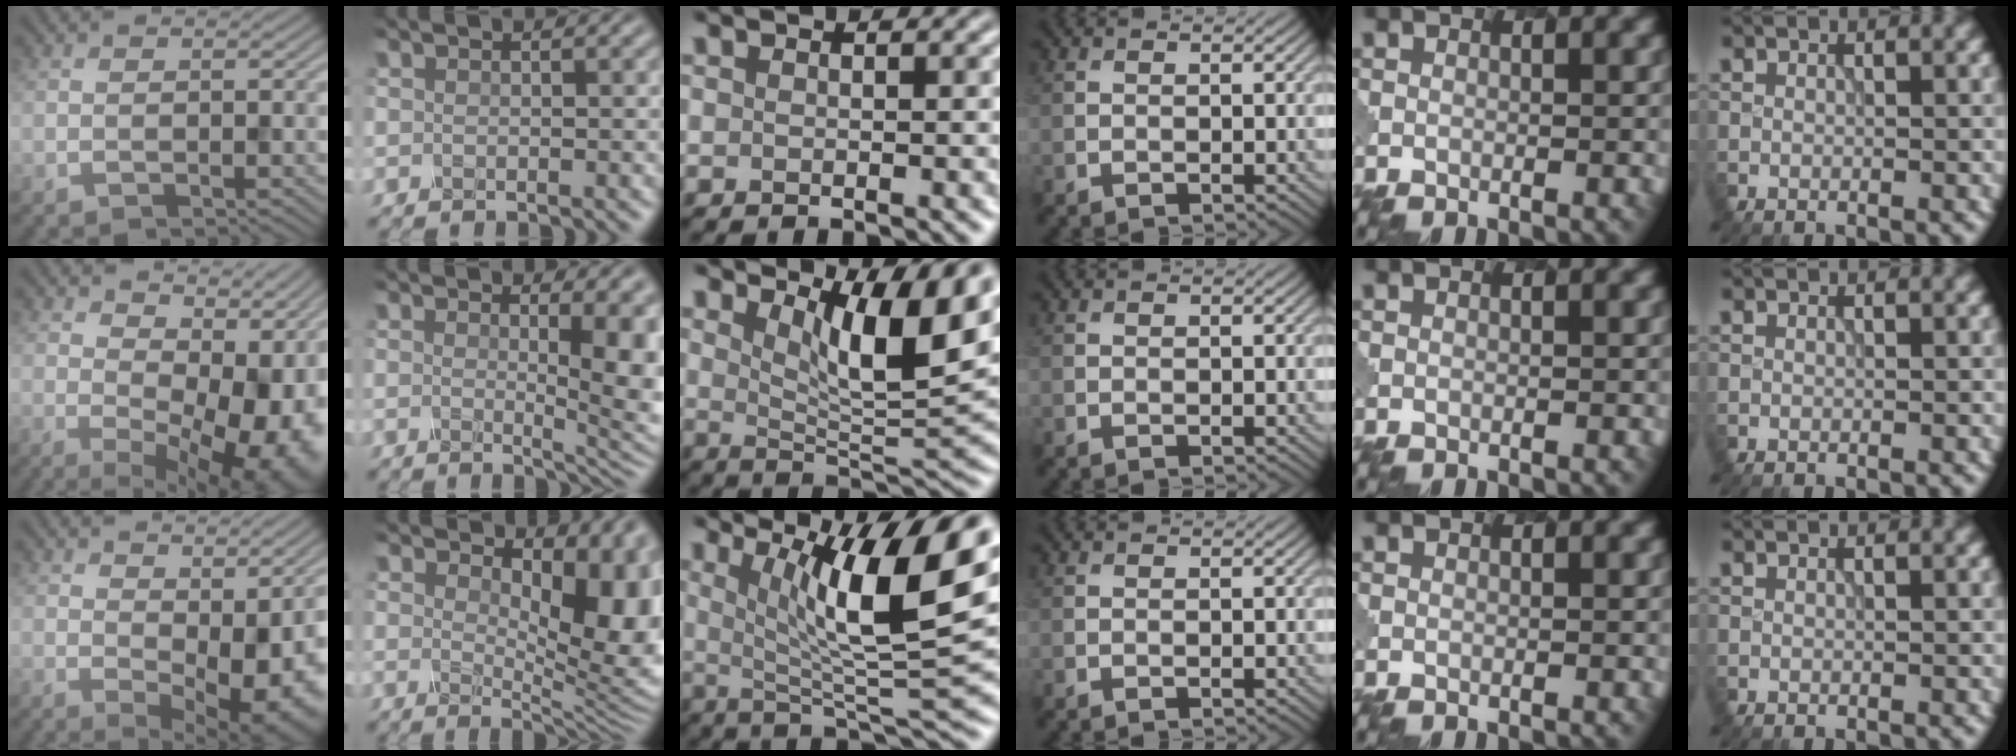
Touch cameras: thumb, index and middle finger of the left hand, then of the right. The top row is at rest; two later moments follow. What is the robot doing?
{"motion": "dispense", "object": "dispenser bottle"}